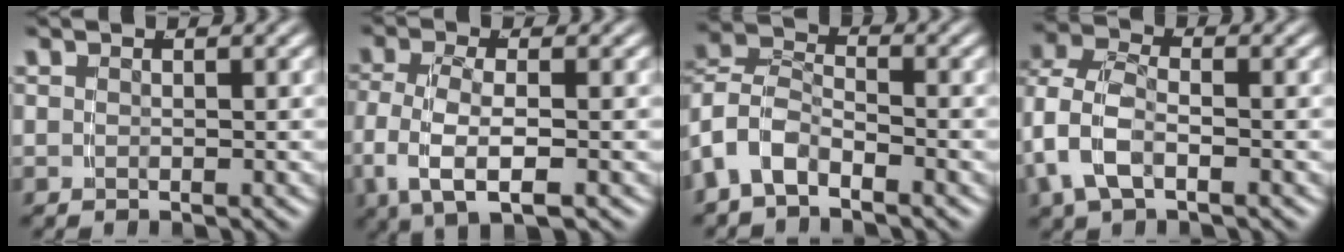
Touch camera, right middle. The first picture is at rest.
{"total": 5.5, "force": [-1.1, 2.9, 4.6], "torque": [-0.106, -0.015, -0.011]}
{"total": 8.1, "force": [-2.5, 7.2, 2.8], "torque": [-0.098, -0.027, -0.053]}
{"total": 5.7, "force": [-0.3, 4.3, 3.7], "torque": [-0.102, -0.013, -0.005]}